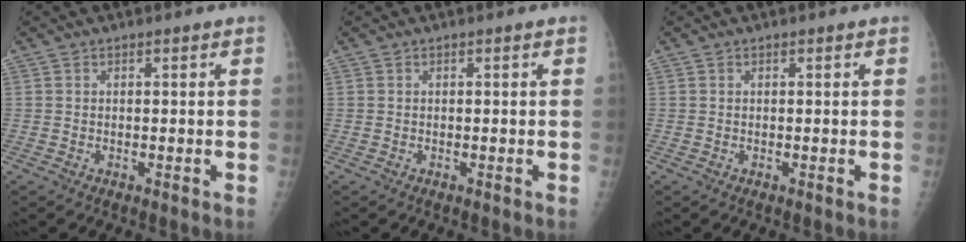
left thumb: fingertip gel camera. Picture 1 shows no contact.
{"total": 0.0}
{"total": 0.0}